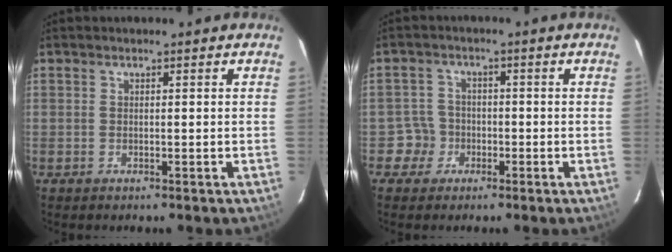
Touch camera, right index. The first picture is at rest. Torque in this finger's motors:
{"motor_torque": [-0.15, -0.04, -0.52, -0.21]}